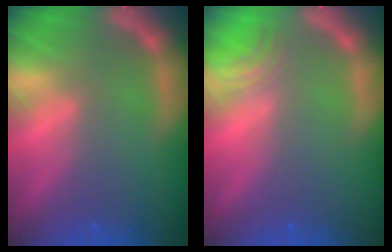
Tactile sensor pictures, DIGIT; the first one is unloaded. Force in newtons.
{"total": 2.0}